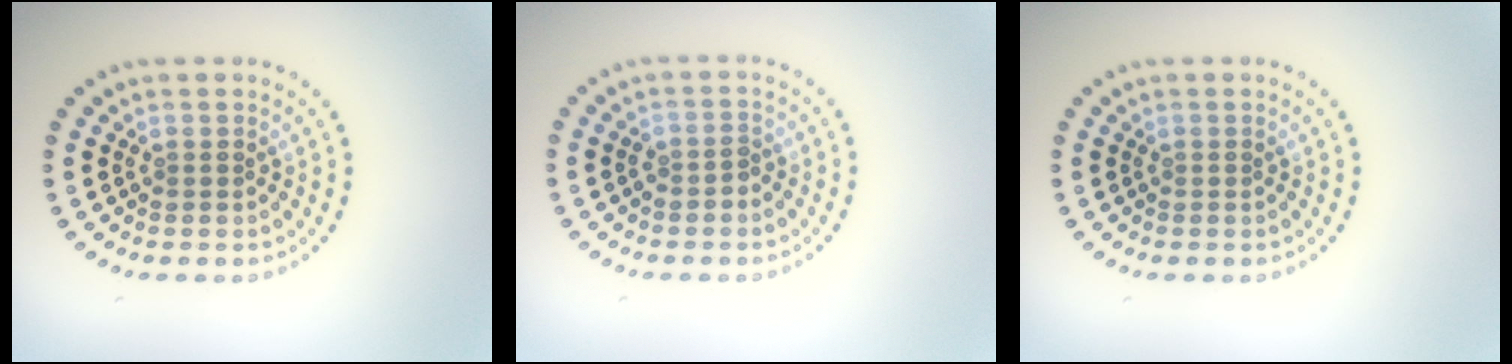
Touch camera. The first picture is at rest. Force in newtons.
{"total": 1.1, "press": 1.0, "slide": 0.5}
{"total": 0.0}